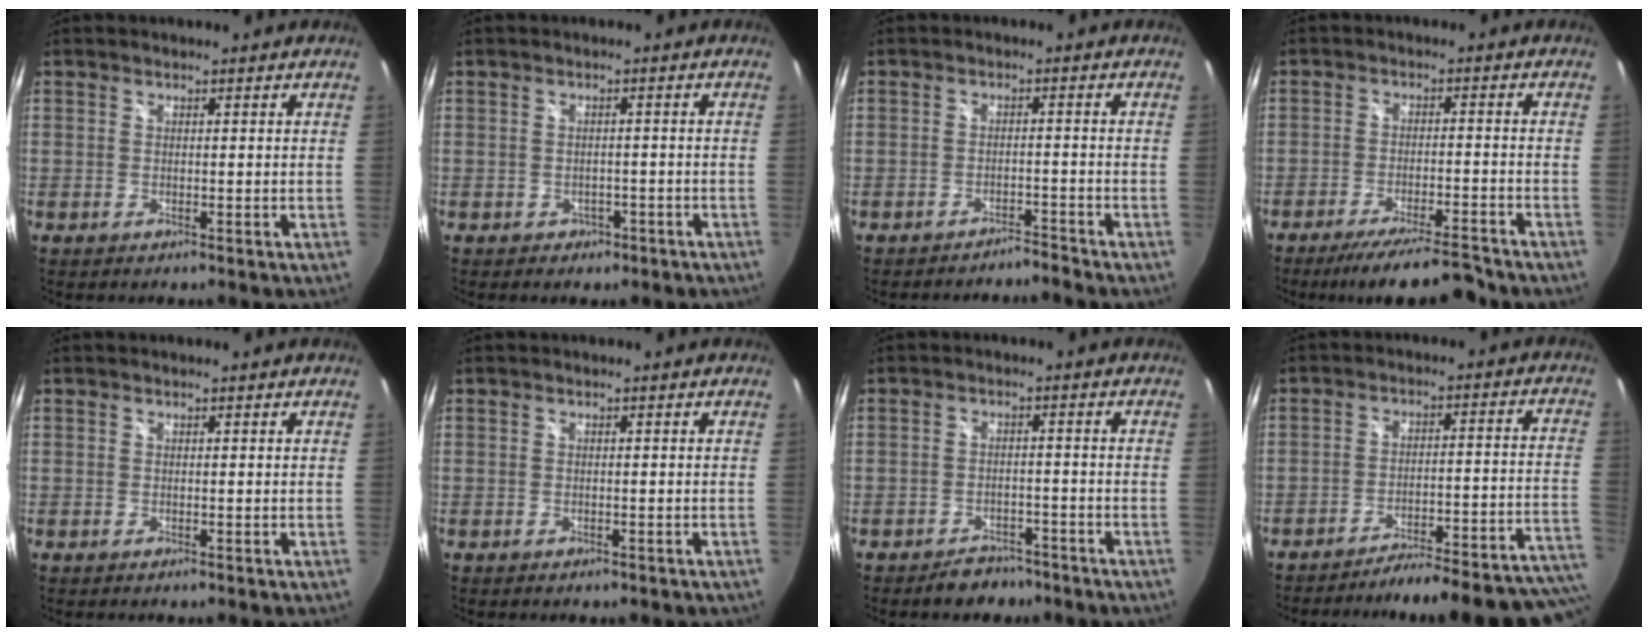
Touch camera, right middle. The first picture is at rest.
{"total": 3.2, "force": [-1.7, 2.5, 1.0], "torque": [-0.024, 0.002, -0.012]}
{"total": 2.3, "force": [-2.3, -0.1, 0.0], "torque": [-0.006, 0.000, -0.037]}
{"total": 10.9, "force": [-9.7, 0.6, 4.9], "torque": [-0.095, -0.008, -0.151]}
{"total": 0.0}
{"total": 1.0, "force": [-0.7, 0.5, 0.4], "torque": [-0.008, -0.001, -0.008]}
{"total": 5.6, "force": [-4.6, 2.9, 1.5], "torque": [-0.034, 0.011, -0.058]}
{"total": 24.3, "force": [-22.5, 0.3, 9.3], "torque": [-0.074, -0.022, -0.299]}